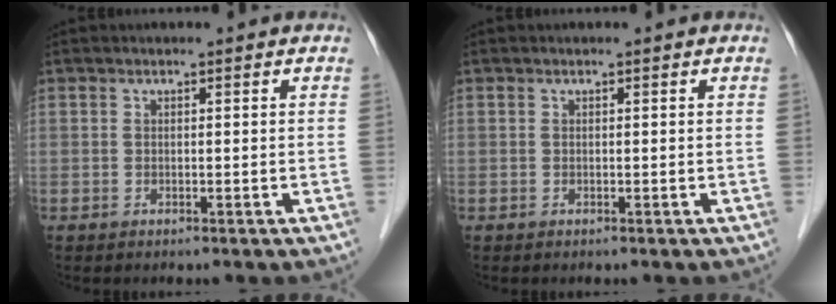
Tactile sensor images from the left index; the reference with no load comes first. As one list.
[{"total": 0.0}]